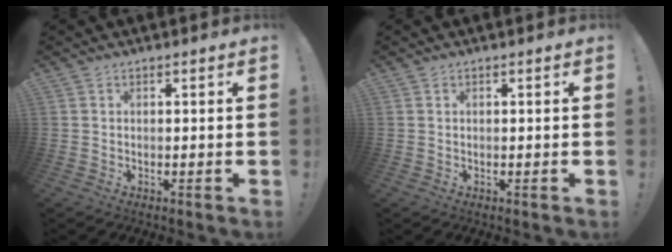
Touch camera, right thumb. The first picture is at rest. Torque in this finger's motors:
{"motor_torque": [0.11, -0.03, 0.02, 0.02, 0.00]}